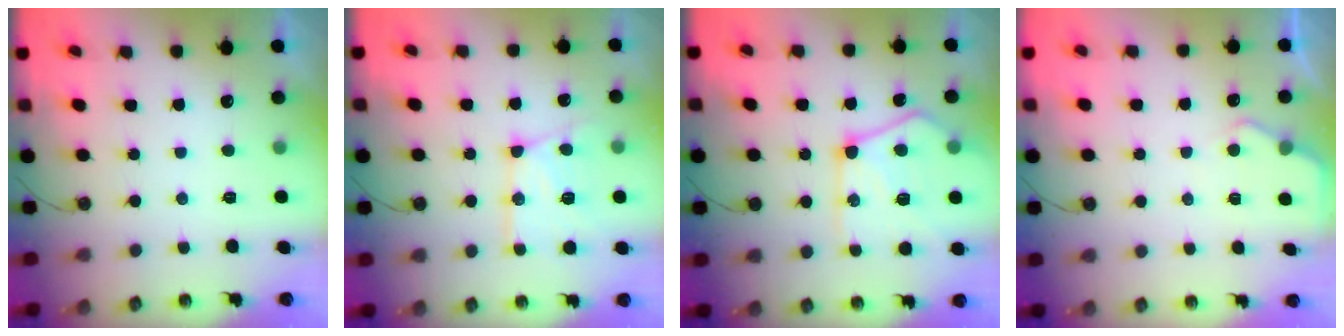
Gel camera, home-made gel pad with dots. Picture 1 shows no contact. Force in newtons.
{"total": 14.9, "press": 14.8, "slide": 1.2}
{"total": 18.8, "press": 18.7, "slide": 1.8}
{"total": 5.1, "press": 5.0, "slide": 0.5}